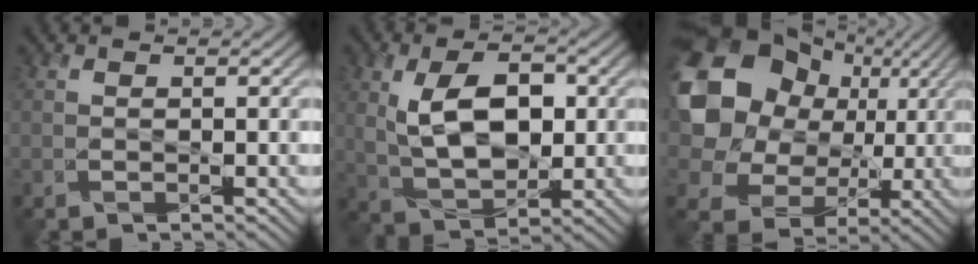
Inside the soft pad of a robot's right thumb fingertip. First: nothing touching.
{"total": 9.1, "force": [1.3, 5.2, 7.3], "torque": [-0.147, 0.004, 0.022]}
{"total": 16.2, "force": [4.1, 13.2, 8.5], "torque": [-0.202, 0.020, 0.077]}